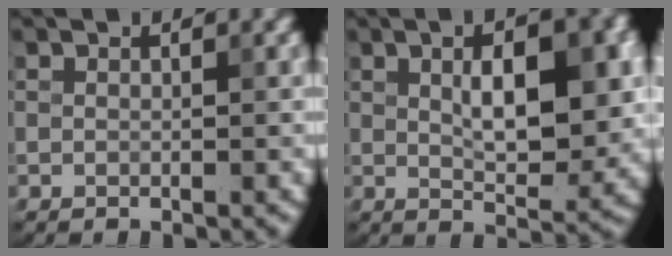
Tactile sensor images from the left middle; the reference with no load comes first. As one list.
[{"total": 7.4, "force": [1.1, 3.1, 6.6], "torque": [-0.097, 0.003, 0.026]}]